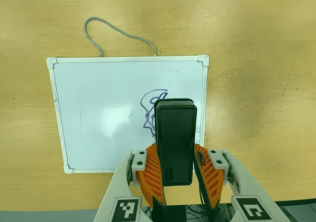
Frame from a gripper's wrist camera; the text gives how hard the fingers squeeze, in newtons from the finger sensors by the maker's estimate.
{"total": 7.3, "left": 6.1, "right": 8.4}